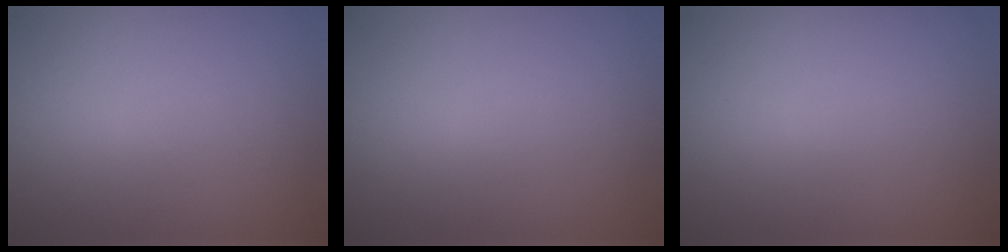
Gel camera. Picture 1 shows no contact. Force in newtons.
{"total": 0.0}
{"total": 0.0}